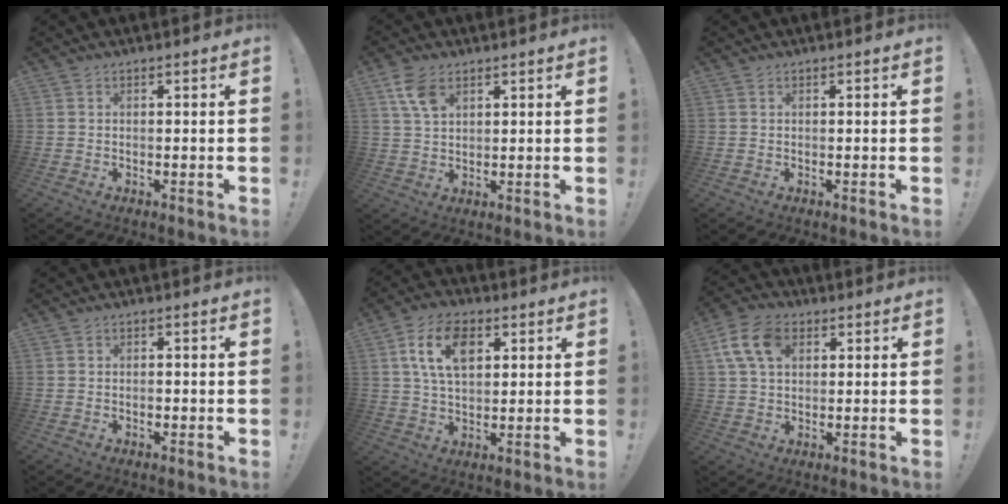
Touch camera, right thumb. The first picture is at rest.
{"total": 7.4, "force": [4.0, 4.2, 4.6], "torque": [-0.080, -0.012, 0.078]}
{"total": 0.0}
{"total": 0.9, "force": [-0.6, 0.5, 0.5], "torque": [-0.008, 0.002, -0.009]}
{"total": 13.1, "force": [4.6, 8.0, 9.3], "torque": [-0.167, 0.010, 0.085]}
{"total": 11.7, "force": [4.0, 7.8, 7.7], "torque": [-0.153, 0.008, 0.080]}